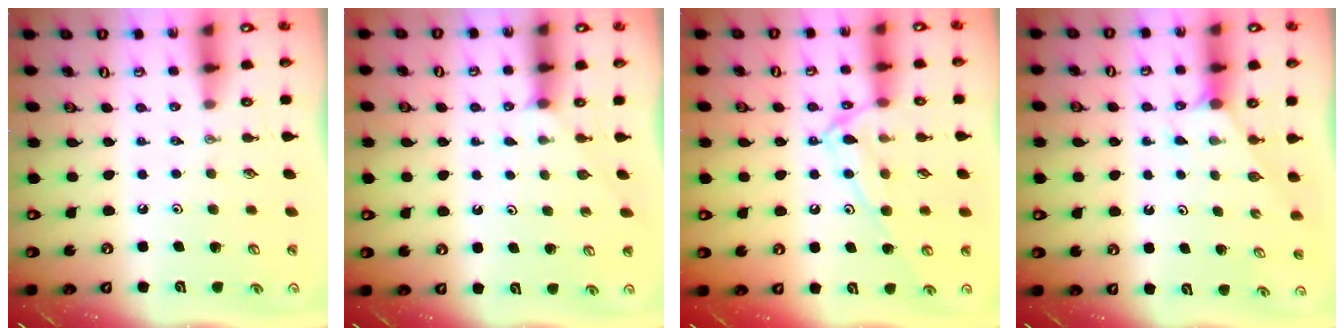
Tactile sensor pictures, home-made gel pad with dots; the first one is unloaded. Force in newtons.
{"total": 4.1, "press": 4.1, "slide": 0.2}
{"total": 12.7, "press": 12.6, "slide": 1.0}
{"total": 1.2, "press": 1.2, "slide": 0.2}